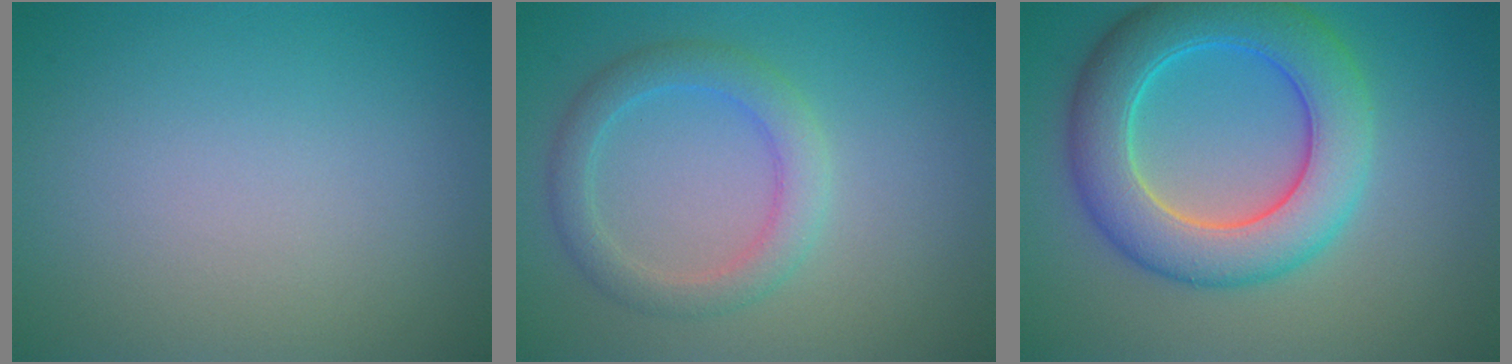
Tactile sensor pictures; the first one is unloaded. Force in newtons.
{"total": 3.1, "press": 3.1, "slide": 0.1}
{"total": 8.2, "press": 8.2, "slide": 0.2}